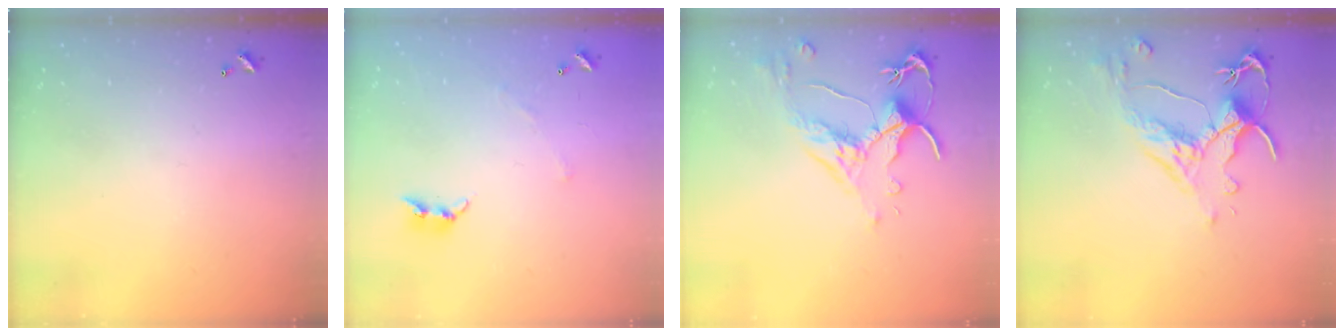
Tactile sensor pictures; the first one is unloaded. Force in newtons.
{"total": 3.8, "press": 3.7, "slide": 0.9}
{"total": 2.5, "press": 2.1, "slide": 1.4}
{"total": 3.2, "press": 2.9, "slide": 1.3}